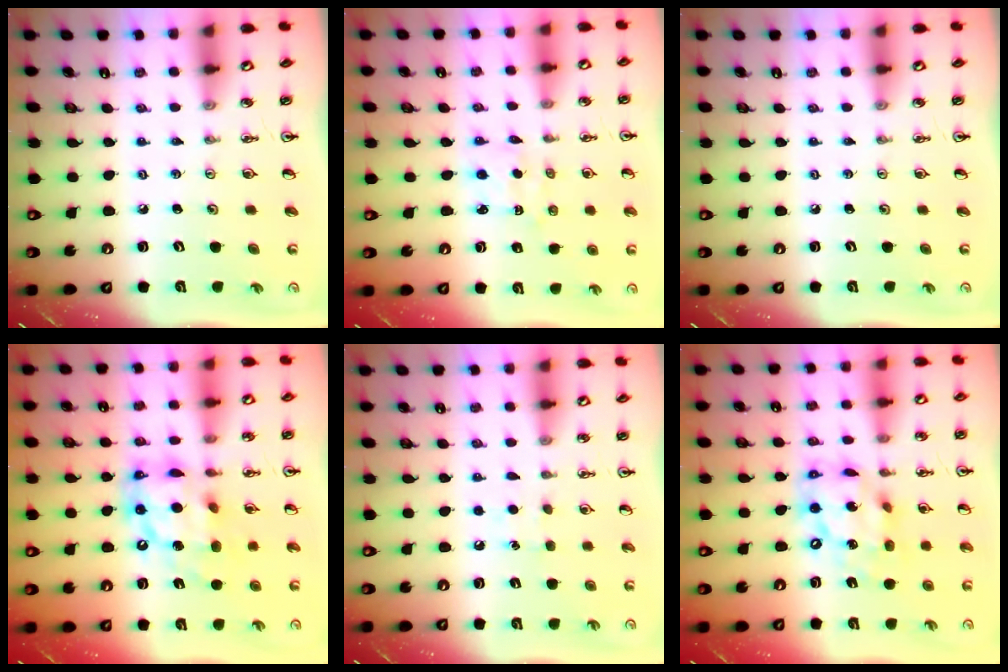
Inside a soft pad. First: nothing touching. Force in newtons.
{"total": 1.6, "press": 1.5, "slide": 0.7}
{"total": 0.0}
{"total": 14.7, "press": 14.6, "slide": 1.3}
{"total": 5.6, "press": 5.6, "slide": 0.6}
{"total": 14.9, "press": 14.8, "slide": 1.4}